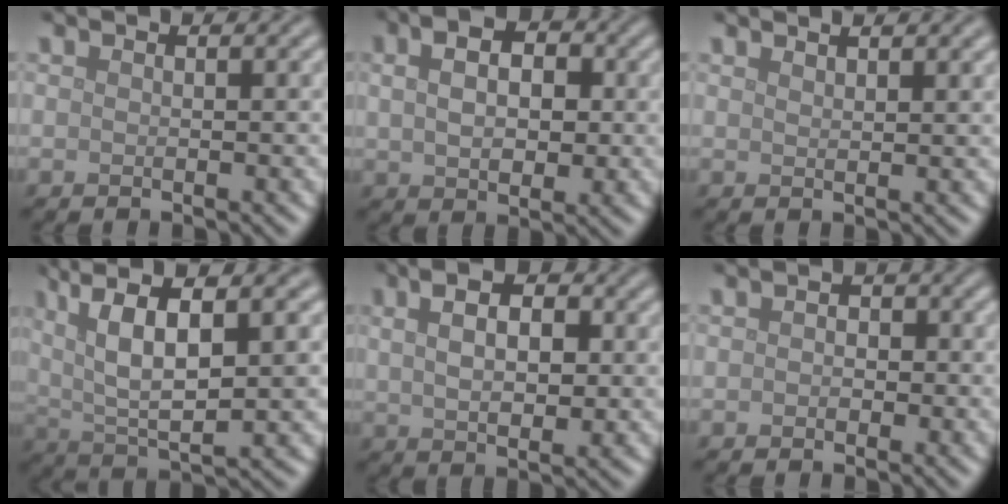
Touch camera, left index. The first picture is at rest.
{"total": 6.2, "force": [1.6, 4.0, 4.4], "torque": [-0.063, 0.009, 0.014]}
{"total": 1.9, "force": [1.6, 0.4, 0.9], "torque": [-0.004, 0.007, 0.018]}
{"total": 9.5, "force": [3.1, 3.3, 8.4], "torque": [-0.158, 0.005, 0.054]}
{"total": 6.3, "force": [2.1, 3.5, 4.8], "torque": [-0.076, 0.010, 0.027]}
{"total": 1.2, "force": [-0.1, 1.0, 0.7], "torque": [-0.007, -0.003, -0.005]}